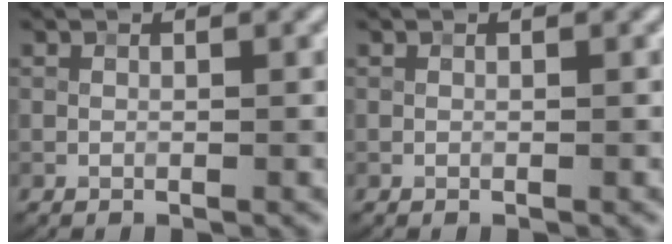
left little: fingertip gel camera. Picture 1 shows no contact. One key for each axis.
{"total": 0.0}